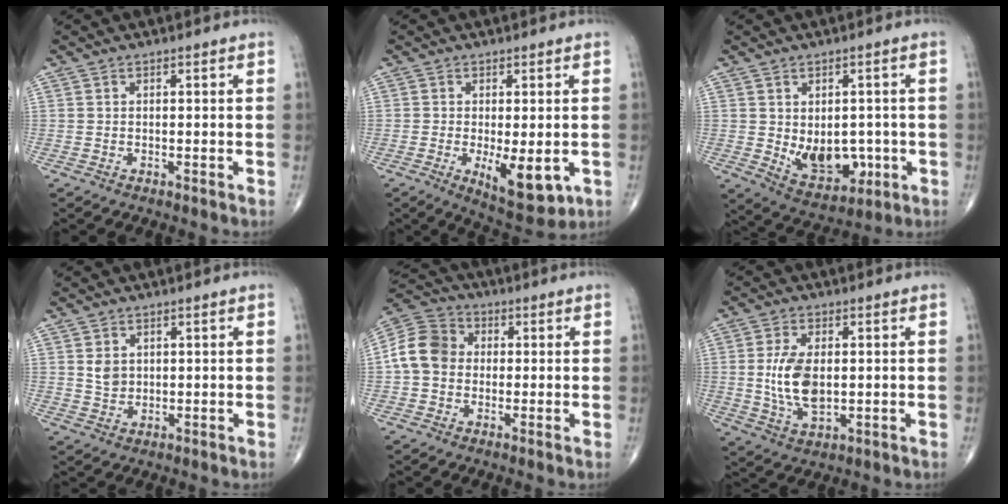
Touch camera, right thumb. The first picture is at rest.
{"total": 9.1, "force": [-2.3, 3.7, 8.1], "torque": [-0.108, -0.020, -0.027]}
{"total": 10.4, "force": [-1.4, 6.9, 7.6], "torque": [-0.072, -0.004, 0.000]}
{"total": 3.2, "force": [0.9, 2.5, 1.7], "torque": [-0.019, -0.007, 0.021]}
{"total": 9.5, "force": [0.0, 7.9, 5.2], "torque": [-0.087, 0.029, -0.014]}
{"total": 9.5, "force": [0.3, 5.1, 8.0], "torque": [-0.154, -0.009, 0.012]}